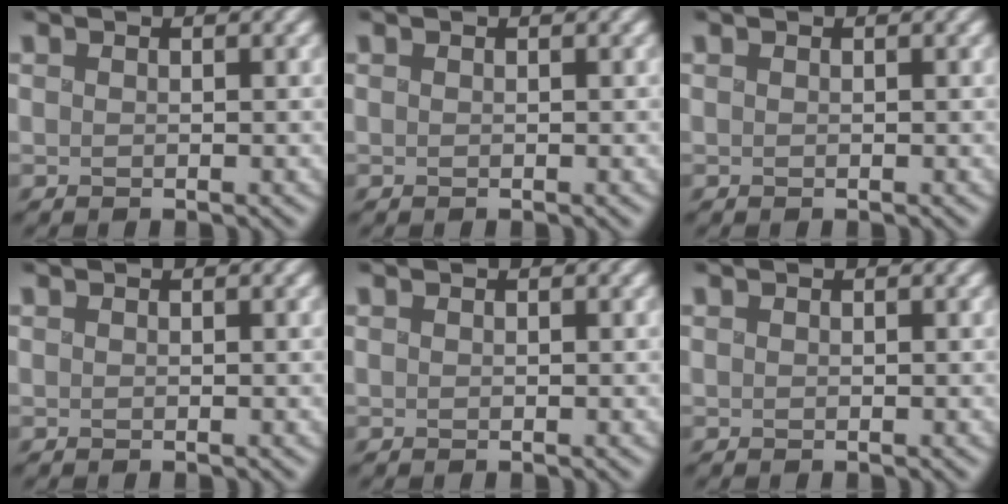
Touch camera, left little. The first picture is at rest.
{"total": 0.0}
{"total": 0.0}
{"total": 0.0}
{"total": 0.0}
{"total": 0.0}